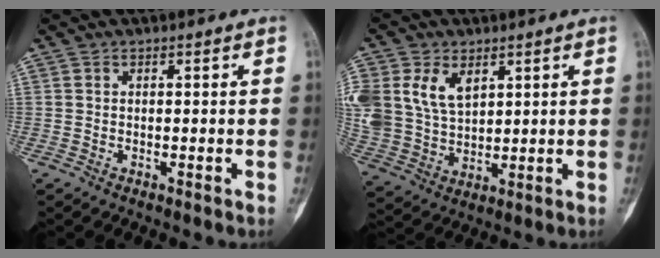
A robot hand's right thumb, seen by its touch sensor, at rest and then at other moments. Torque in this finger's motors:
{"motor_torque": [-0.24, 2.24, 0.62, -0.37, 0.11]}